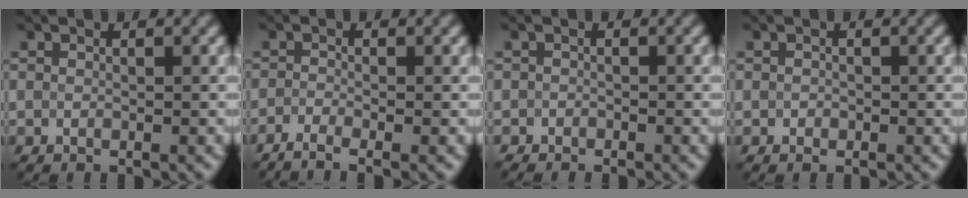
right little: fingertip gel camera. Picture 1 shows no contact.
{"total": 2.5, "force": [-2.3, 0.1, 0.8], "torque": [-0.011, -0.008, -0.047]}
{"total": 2.0, "force": [-1.8, 0.0, -0.9], "torque": [0.012, -0.011, -0.025]}
{"total": 0.8, "force": [-0.7, 0.1, -0.4], "torque": [0.002, 0.001, -0.006]}